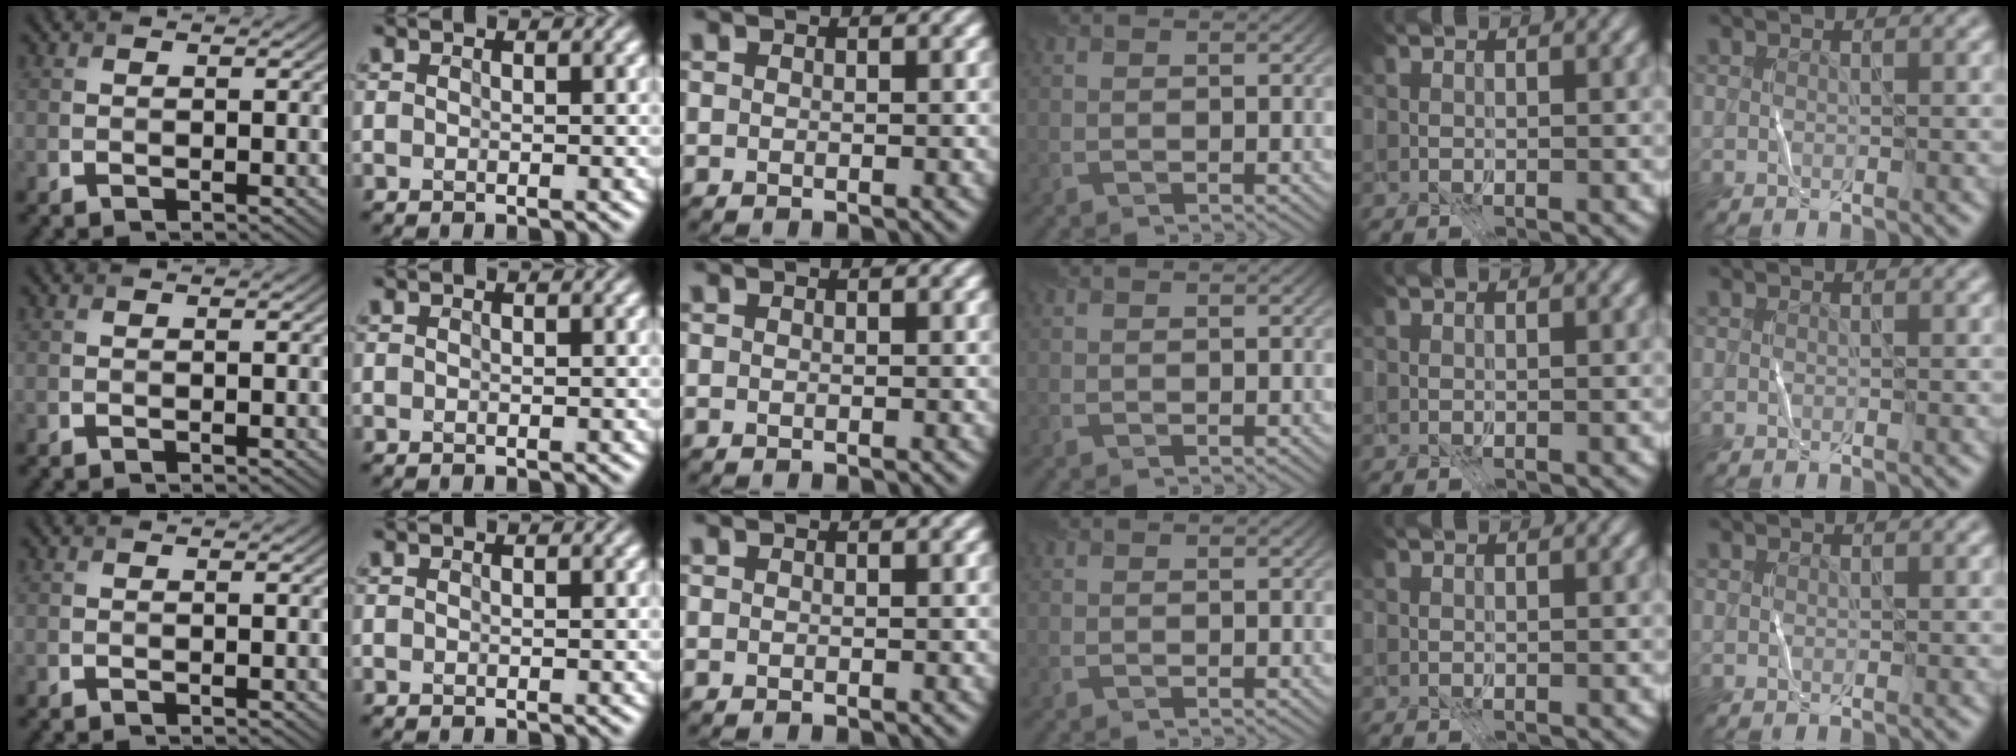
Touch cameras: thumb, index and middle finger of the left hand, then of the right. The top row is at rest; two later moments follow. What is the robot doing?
{"motion": "fold", "object": "coffee filter"}